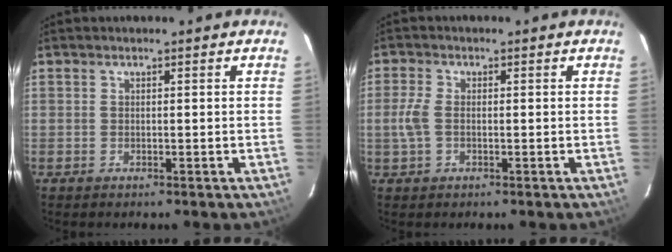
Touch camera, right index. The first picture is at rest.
{"total": 3.6, "force": [-0.4, 2.0, 3.0], "torque": [-0.075, 0.002, -0.007]}